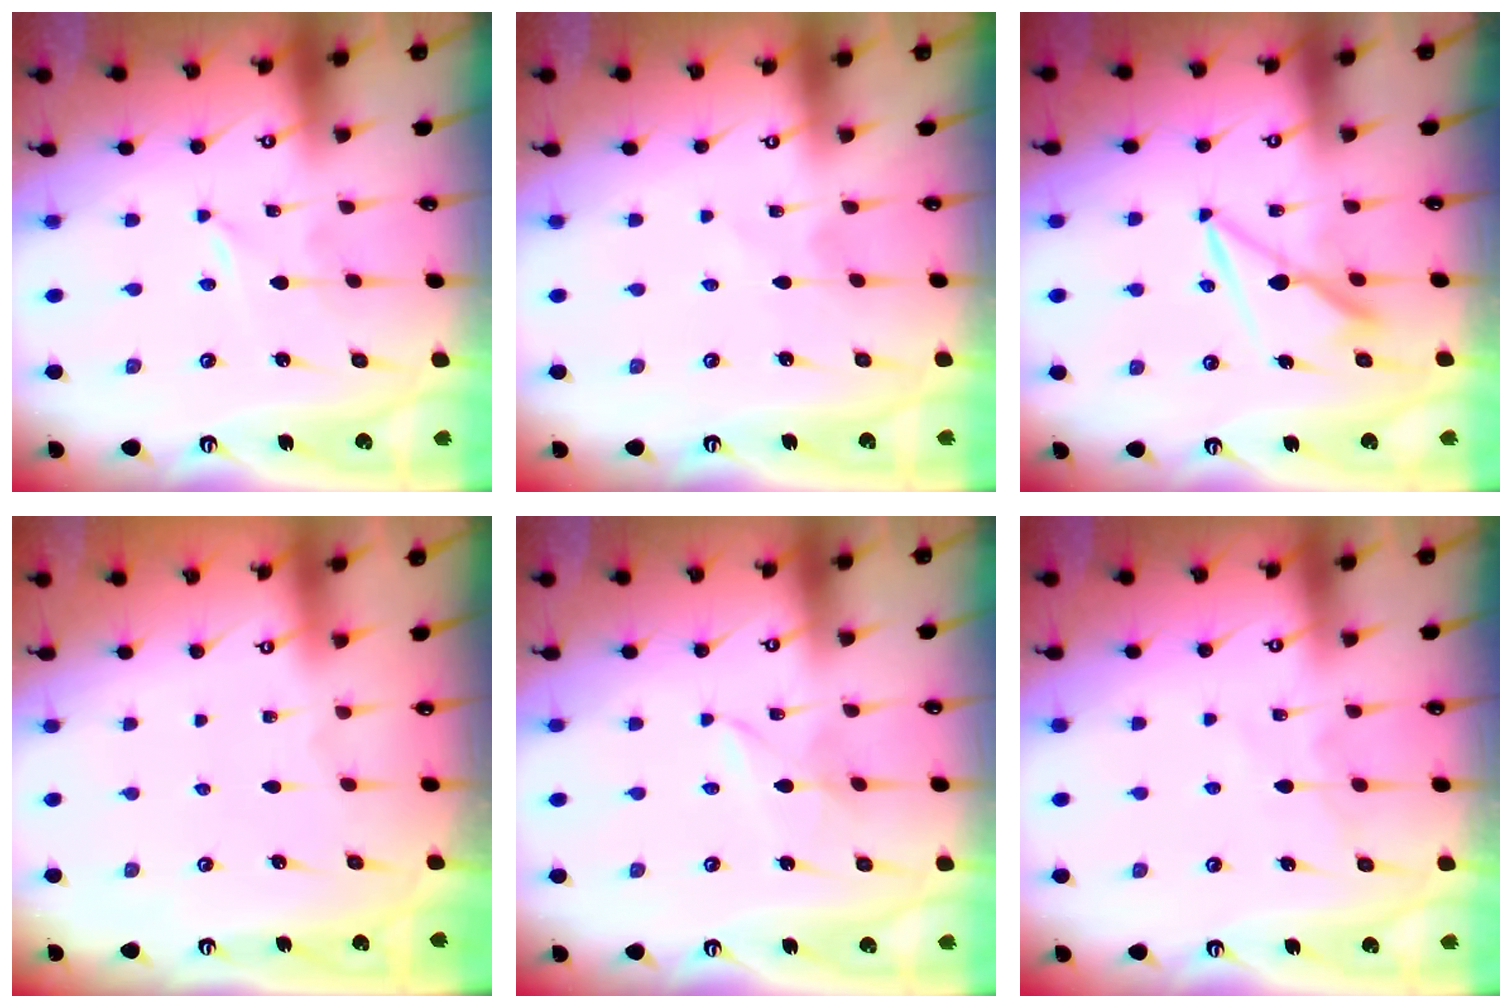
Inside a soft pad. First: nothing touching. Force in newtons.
{"total": 1.2, "press": 1.1, "slide": 0.2}
{"total": 7.7, "press": 7.7, "slide": 1.0}
{"total": 0.0}
{"total": 1.2, "press": 1.1, "slide": 0.2}
{"total": 5.3, "press": 5.2, "slide": 0.7}